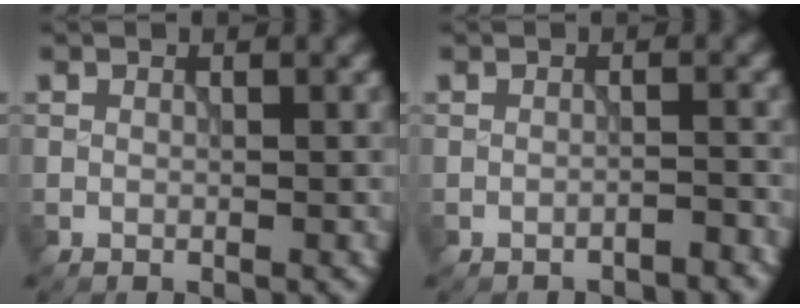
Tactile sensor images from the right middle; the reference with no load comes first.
{"total": 1.3, "force": [-1.2, 0.1, 0.5], "torque": [-0.002, 0.006, -0.022]}